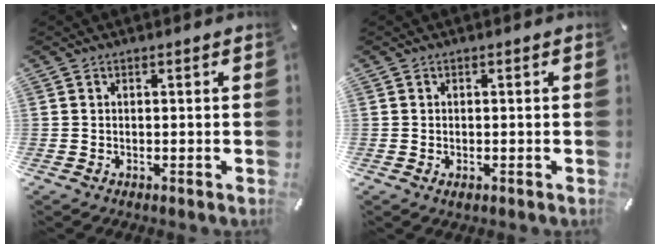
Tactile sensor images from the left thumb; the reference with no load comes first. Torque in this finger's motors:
{"motor_torque": [0.25, 0.27, -0.05, 0.01, 0.00]}